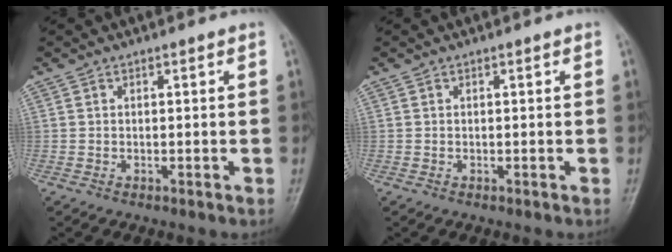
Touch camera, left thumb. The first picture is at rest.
{"total": 0.0}